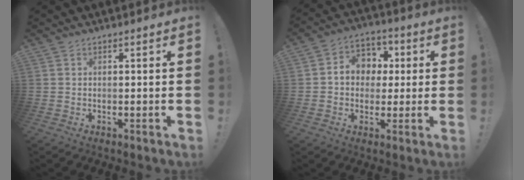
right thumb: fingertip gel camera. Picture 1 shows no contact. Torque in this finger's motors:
{"motor_torque": [1.31, 1.27, 0.69, -0.18, 0.00]}